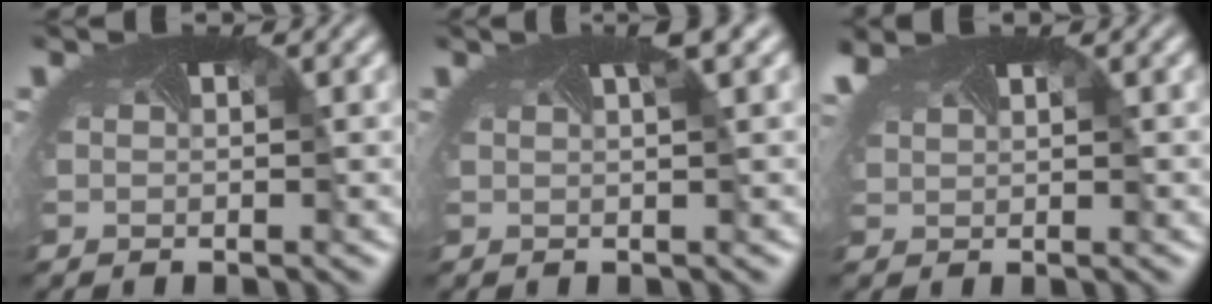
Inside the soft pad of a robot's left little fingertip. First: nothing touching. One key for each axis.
{"total": 1.9, "fx": 1.1, "fy": -0.1, "fz": 1.5, "tx": -0.027, "ty": -0.001, "tz": 0.014}
{"total": 2.9, "fx": 1.9, "fy": 1.1, "fz": 1.9, "tx": -0.066, "ty": 0.003, "tz": 0.041}